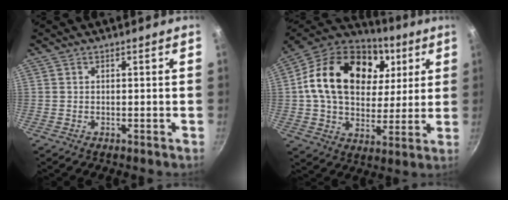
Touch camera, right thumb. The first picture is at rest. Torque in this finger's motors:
{"motor_torque": [0.43, 4.27, 1.04, -0.86, 0.60]}